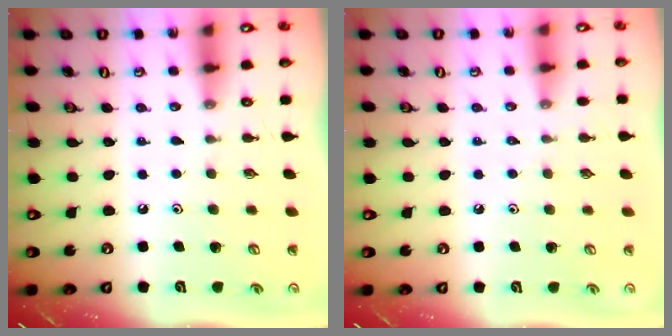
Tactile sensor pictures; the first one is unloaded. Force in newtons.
{"total": 1.9, "press": 1.9, "slide": 0.4}